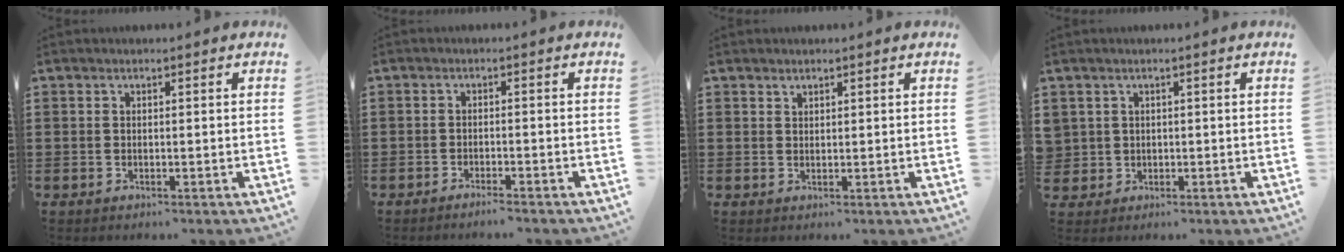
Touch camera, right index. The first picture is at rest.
{"total": 1.6, "force": [-1.5, -0.1, 0.3], "torque": [-0.007, 0.001, -0.030]}
{"total": 1.1, "force": [1.0, 0.4, 0.0], "torque": [-0.001, 0.001, 0.020]}
{"total": 1.7, "force": [0.6, 1.6, -0.1], "torque": [-0.006, 0.007, 0.009]}